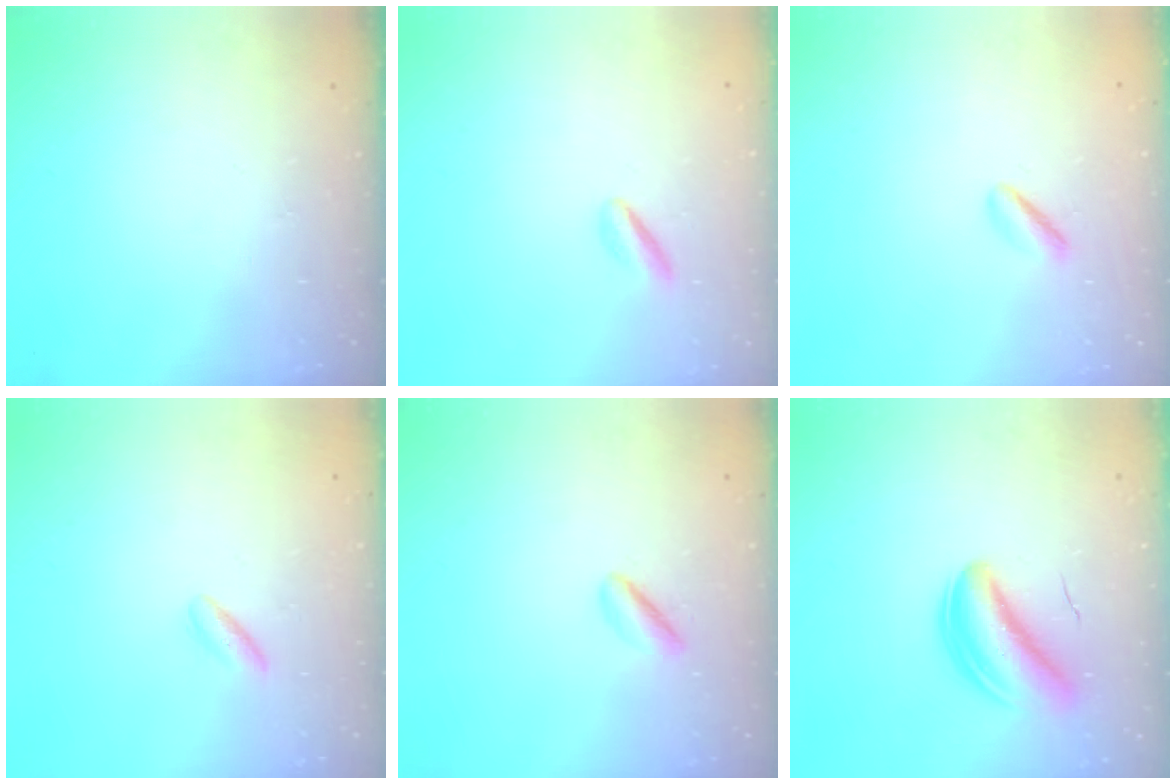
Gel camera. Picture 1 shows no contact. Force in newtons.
{"total": 1.2, "press": 1.1, "slide": 0.6}
{"total": 2.2, "press": 1.9, "slide": 1.1}
{"total": 2.6, "press": 2.4, "slide": 1.0}
{"total": 2.8, "press": 2.6, "slide": 0.9}
{"total": 6.2, "press": 5.9, "slide": 1.9}